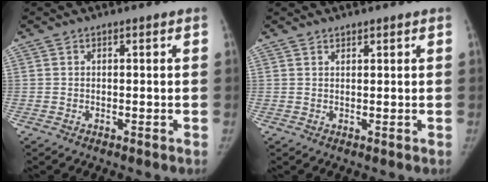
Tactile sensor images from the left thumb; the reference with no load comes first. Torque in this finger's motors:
{"motor_torque": [-0.16, -0.07, 0.02, 0.14, -0.03]}